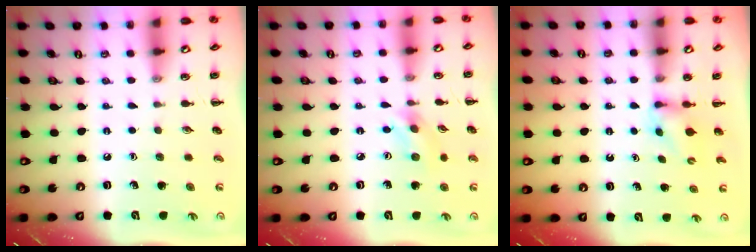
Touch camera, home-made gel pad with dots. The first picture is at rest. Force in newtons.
{"total": 2.8, "press": 2.7, "slide": 0.6}
{"total": 2.8, "press": 2.5, "slide": 1.3}